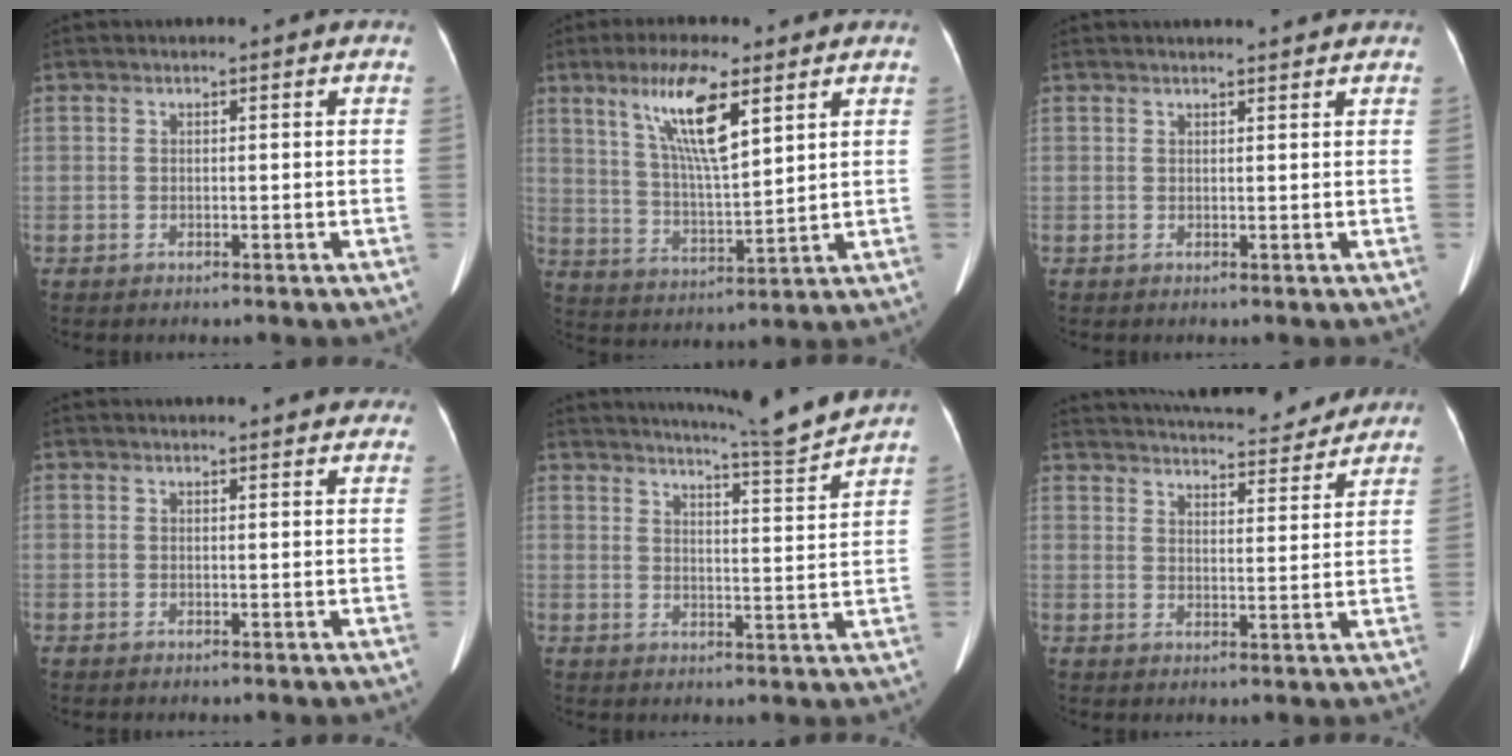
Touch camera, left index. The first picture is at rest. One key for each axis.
{"total": 11.0, "fx": 5.8, "fy": 1.8, "fz": 9.2, "tx": -0.179, "ty": 0.003, "tz": 0.112}
{"total": 3.8, "fx": 3.7, "fy": 0.0, "fz": 1.1, "tx": -0.017, "ty": 0.015, "tz": 0.043}
{"total": 10.1, "fx": 9.3, "fy": 1.9, "fz": 3.3, "tx": -0.032, "ty": 0.014, "tz": 0.095}
{"total": 10.1, "fx": 9.5, "fy": -2.3, "fz": 2.5, "tx": -0.053, "ty": -0.037, "tz": 0.136}
{"total": 18.8, "fx": 17.4, "fy": 3.2, "fz": 6.2, "tx": -0.100, "ty": 0.005, "tz": 0.232}